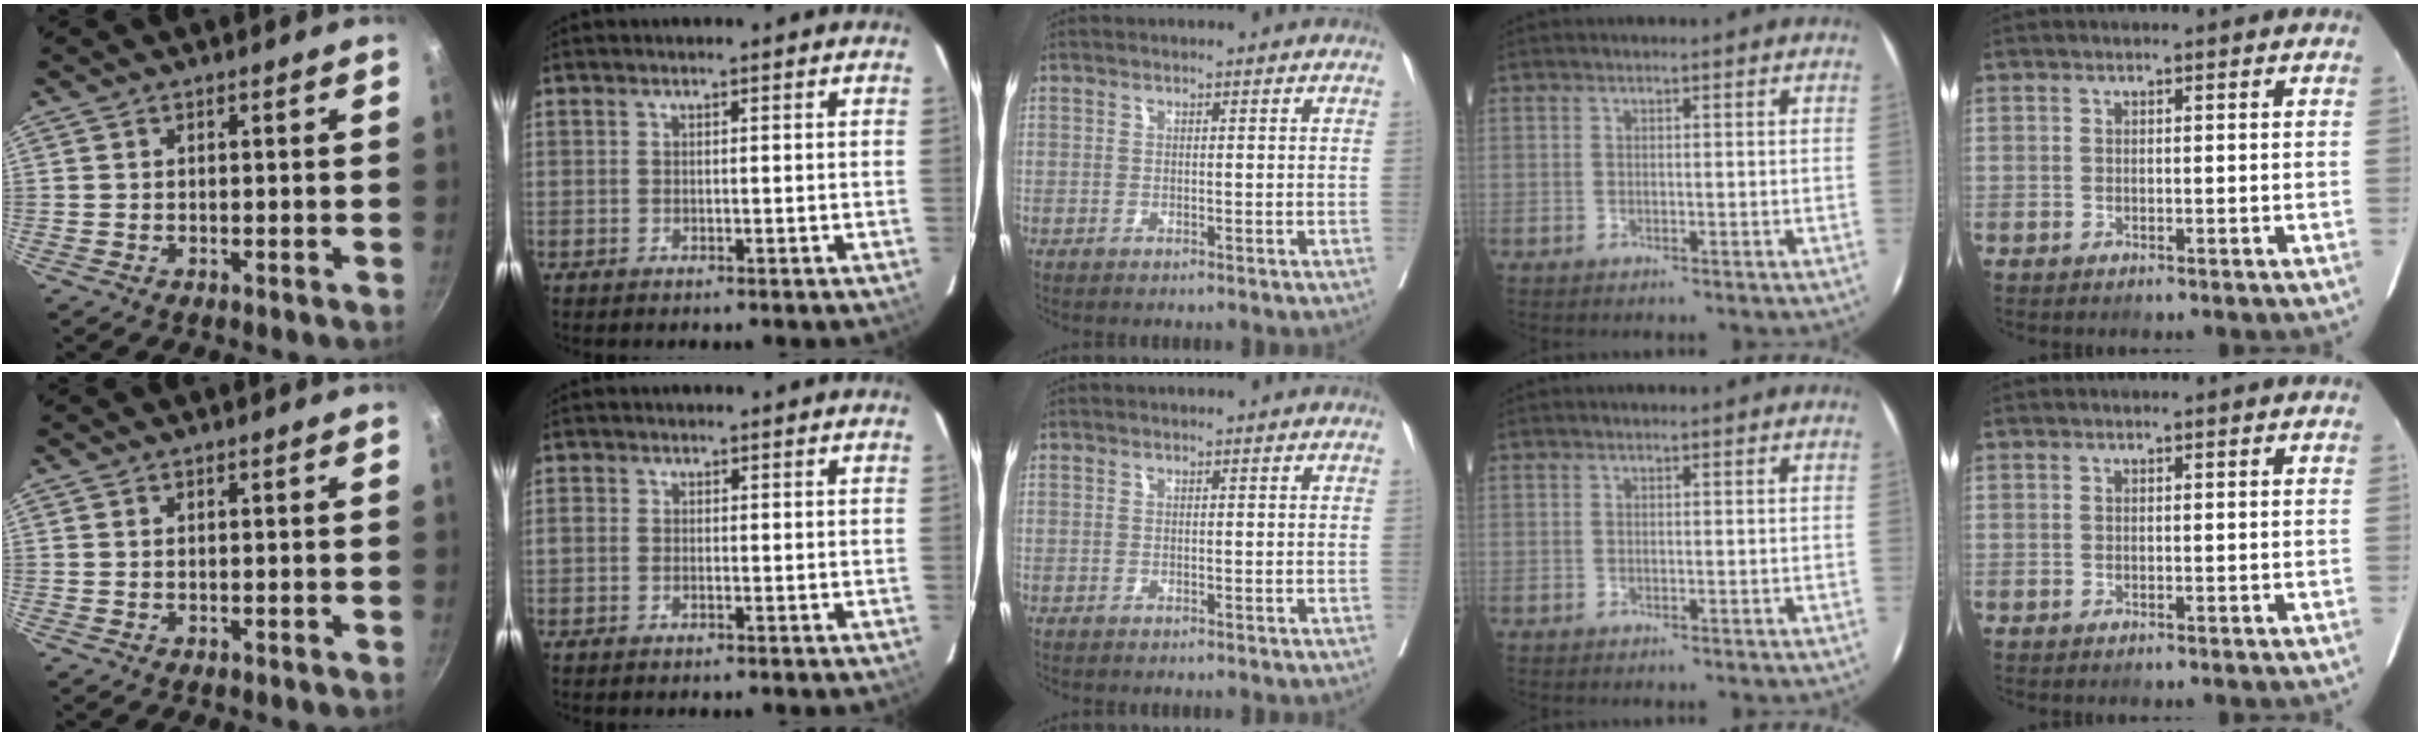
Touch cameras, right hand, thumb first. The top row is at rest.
{"index": {"total": 1.5, "force": [-0.4, 1.0, 1.0], "torque": [-0.025, 0.003, -0.006]}}